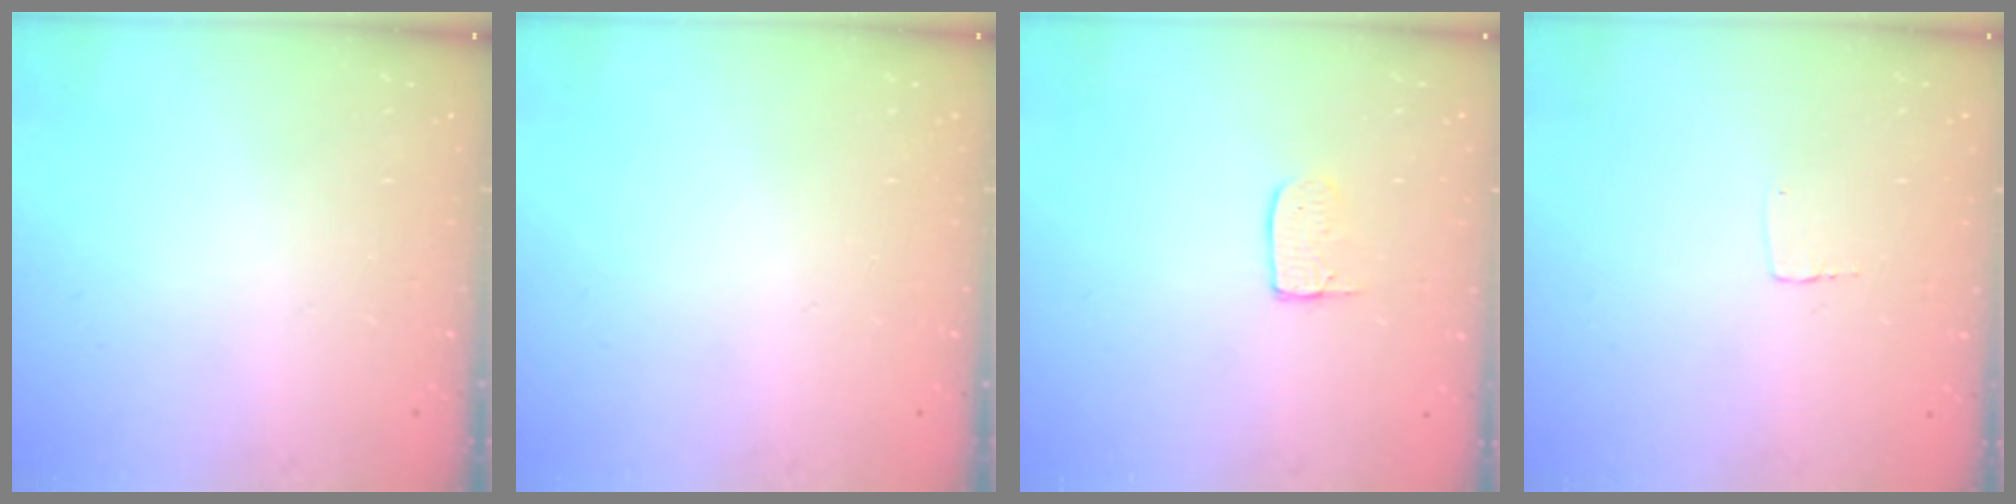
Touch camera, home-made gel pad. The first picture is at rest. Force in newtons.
{"total": 0.0}
{"total": 4.3, "press": 4.3, "slide": 0.3}
{"total": 2.3, "press": 2.3, "slide": 0.1}